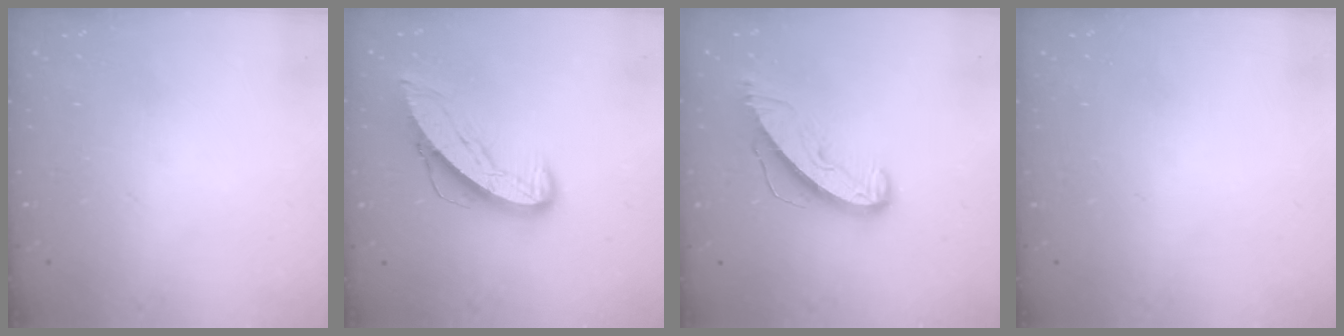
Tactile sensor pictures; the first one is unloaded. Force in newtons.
{"total": 10.0, "press": 9.9, "slide": 1.0}
{"total": 9.4, "press": 9.4, "slide": 0.4}
{"total": 0.0}